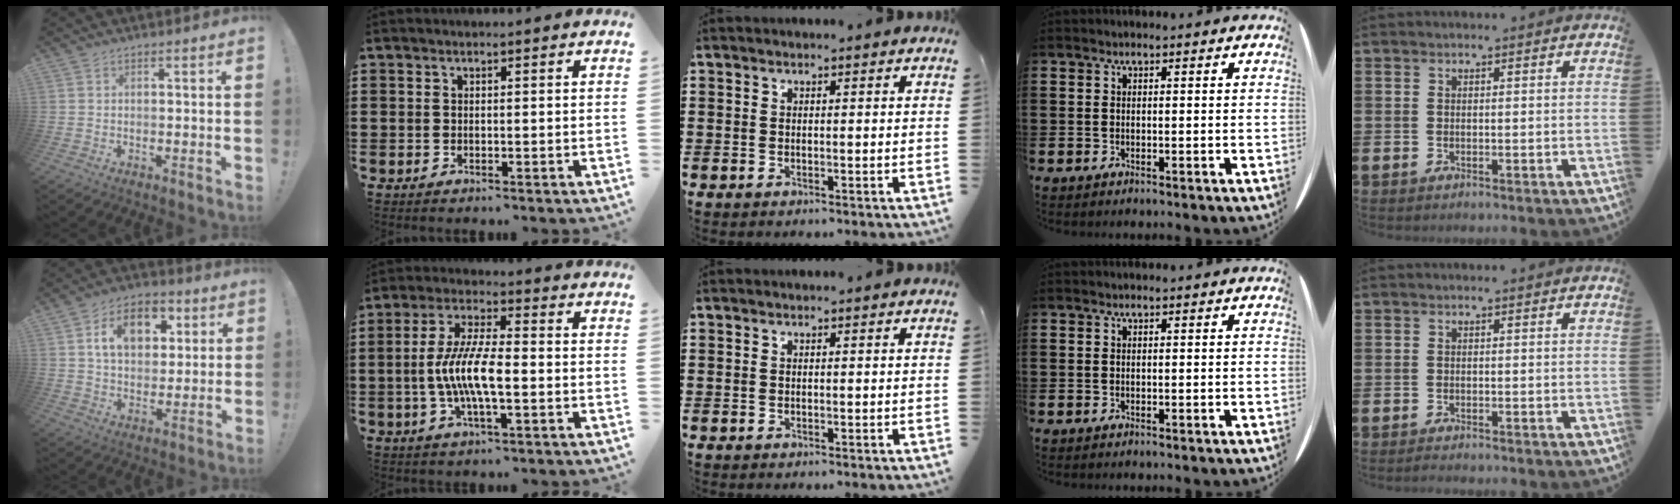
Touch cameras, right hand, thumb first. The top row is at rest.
{"thumb": {"total": 12.9, "force": [4.7, 9.0, 8.0], "torque": [-0.116, -0.006, 0.087]}, "index": {"total": 8.6, "force": [-1.6, 2.3, 8.2], "torque": [-0.176, -0.009, -0.036]}, "little": {"total": 0.6, "force": [-0.5, 0.1, 0.3], "torque": [-0.006, -0.002, -0.010]}}